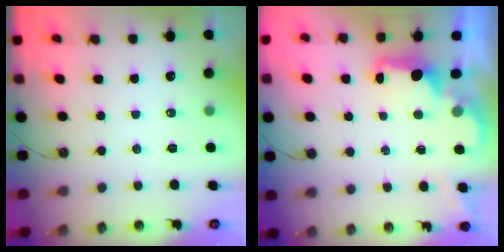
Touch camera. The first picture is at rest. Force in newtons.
{"total": 2.2, "press": 2.1, "slide": 0.7}